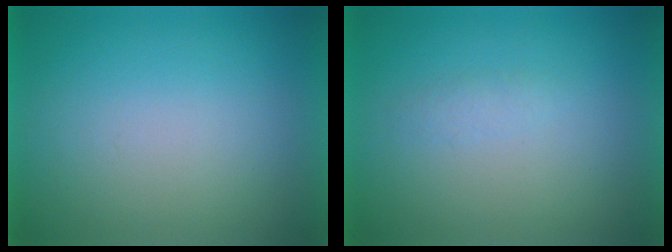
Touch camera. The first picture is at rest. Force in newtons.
{"total": 1.5}